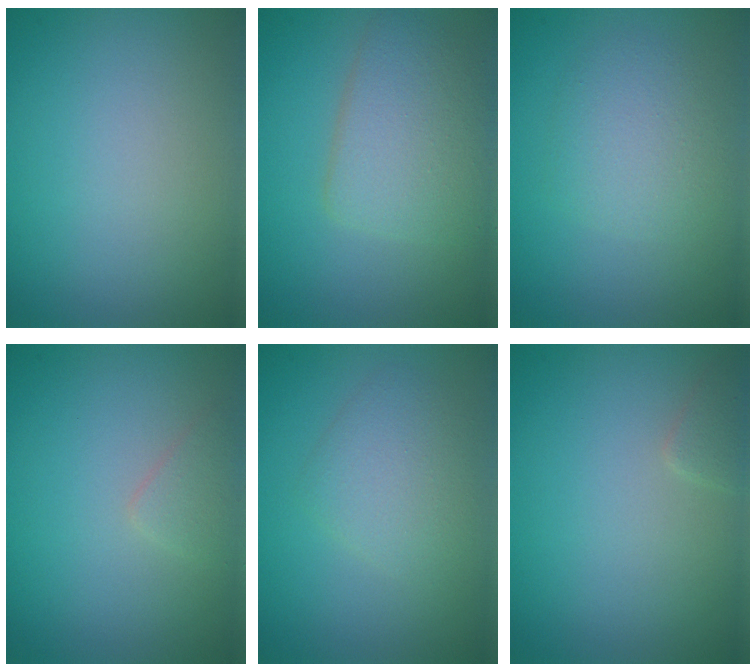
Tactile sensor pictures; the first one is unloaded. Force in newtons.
{"total": 4.8, "press": 4.8, "slide": 0.1}
{"total": 2.8, "press": 2.8, "slide": 0.2}
{"total": 1.2, "press": 1.2, "slide": 0.1}
{"total": 2.8, "press": 2.8, "slide": 0.1}
{"total": 0.9, "press": 0.9, "slide": 0.1}